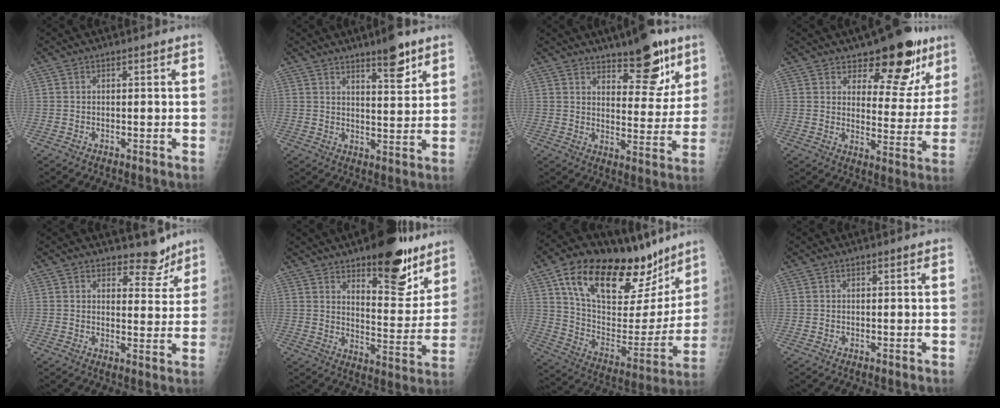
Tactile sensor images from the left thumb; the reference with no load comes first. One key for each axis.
{"total": 7.2, "fx": 4.9, "fy": 1.8, "fz": 5.0, "tx": -0.061, "ty": -0.034, "tz": 0.073}
{"total": 12.6, "fx": 8.4, "fy": 4.9, "fz": 8.1, "tx": -0.069, "ty": -0.052, "tz": 0.122}
{"total": 14.1, "fx": 9.5, "fy": 6.7, "fz": 8.0, "tx": -0.043, "ty": -0.060, "tz": 0.136}
{"total": 5.4, "fx": 4.6, "fy": 2.6, "fz": 1.0, "tx": 0.015, "ty": -0.038, "tz": 0.062}
{"total": 16.6, "fx": 11.2, "fy": 6.5, "fz": 10.5, "tx": -0.086, "ty": -0.078, "tz": 0.166}
{"total": 30.9, "fx": 18.7, "fy": 14.2, "fz": 20.0, "tx": -0.277, "ty": -0.032, "tz": 0.304}
{"total": 0.0}